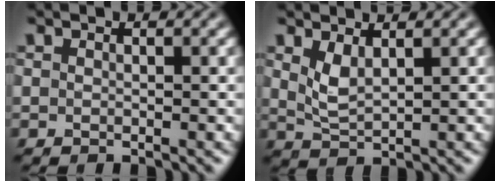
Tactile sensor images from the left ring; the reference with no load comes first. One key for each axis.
{"total": 2.2, "fx": 1.1, "fy": 0.7, "fz": 1.7, "tx": -0.044, "ty": -0.007, "tz": 0.028}